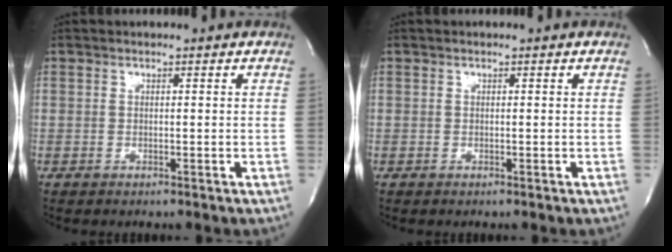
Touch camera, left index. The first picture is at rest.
{"total": 0.0}